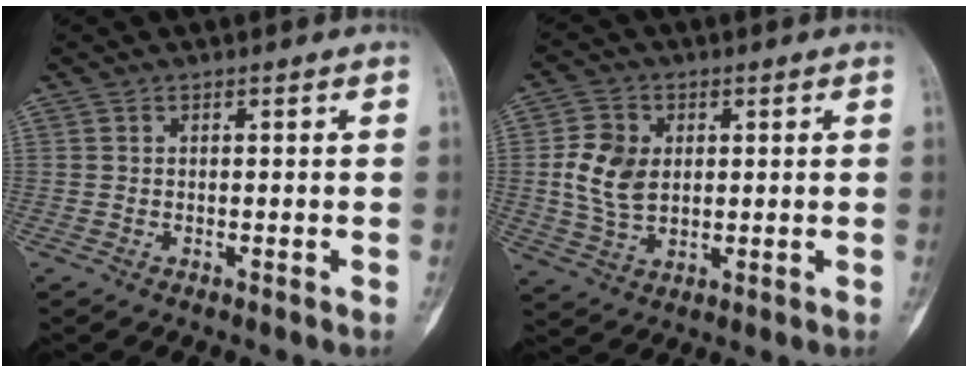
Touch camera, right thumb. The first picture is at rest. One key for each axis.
{"total": 8.7, "fx": 1.0, "fy": 6.2, "fz": 6.1, "tx": -0.108, "ty": -0.003, "tz": 0.026}